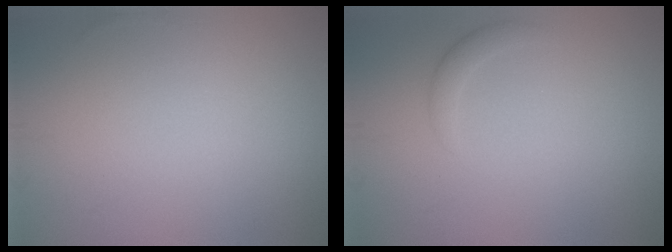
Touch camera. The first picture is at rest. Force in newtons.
{"total": 1.1, "press": 1.1, "slide": 0.0}